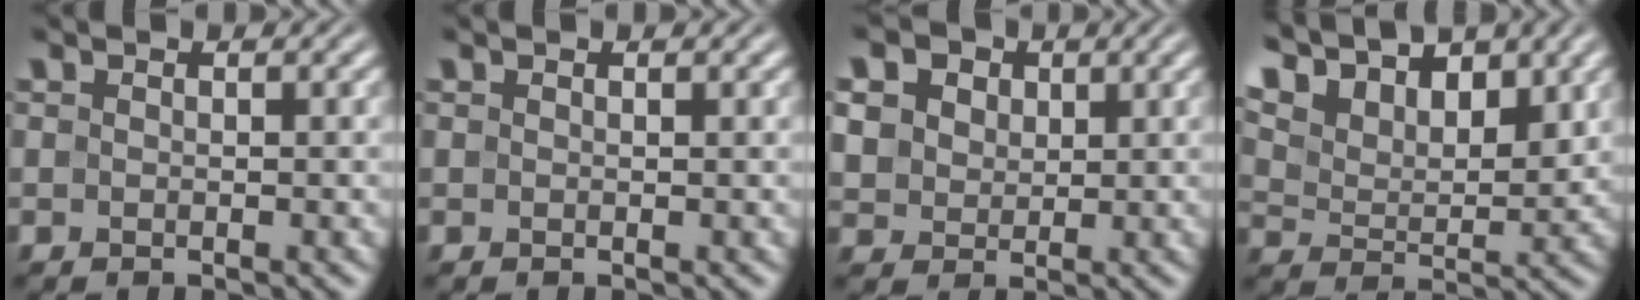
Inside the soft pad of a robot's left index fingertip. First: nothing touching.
{"total": 0.0}
{"total": 9.4, "force": [4.3, 6.9, 4.6], "torque": [-0.113, 0.029, 0.060]}
{"total": 10.1, "force": [7.6, 4.5, 4.9], "torque": [-0.121, 0.011, 0.134]}